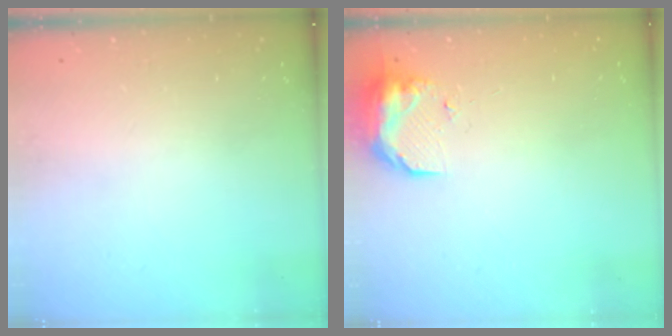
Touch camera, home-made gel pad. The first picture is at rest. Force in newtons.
{"total": 9.9, "press": 9.4, "slide": 3.1}